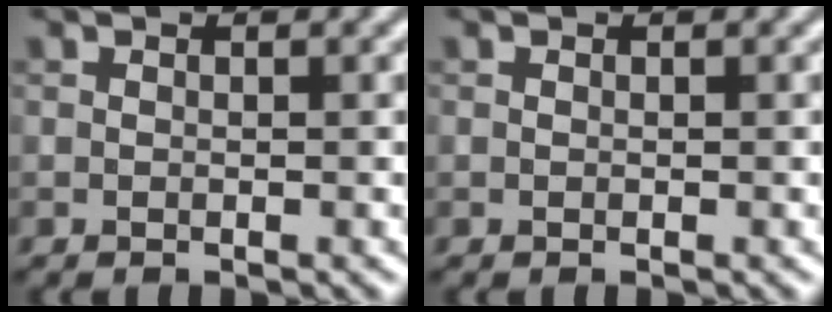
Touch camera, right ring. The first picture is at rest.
{"total": 0.0}